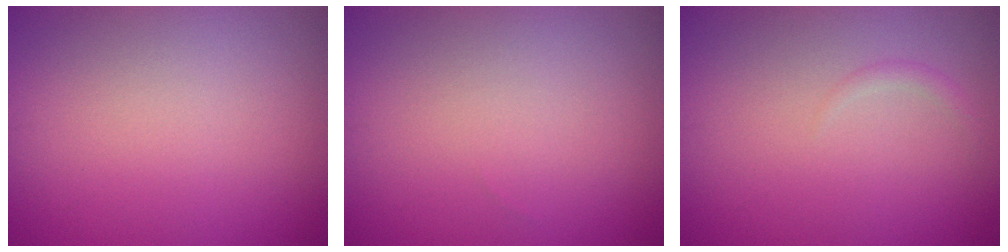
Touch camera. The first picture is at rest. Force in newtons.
{"total": 0.0}
{"total": 0.7, "press": 0.7, "slide": 0.1}